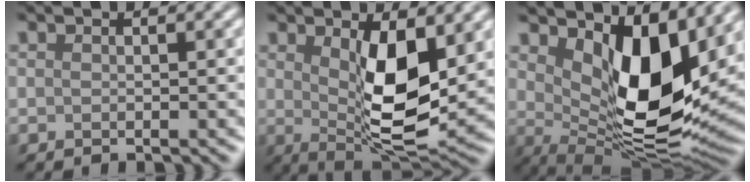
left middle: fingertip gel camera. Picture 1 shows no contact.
{"total": 8.2, "force": [1.4, 3.0, 7.4], "torque": [-0.127, -0.012, 0.028]}
{"total": 10.7, "force": [3.0, 4.9, 9.1], "torque": [-0.150, -0.026, 0.060]}